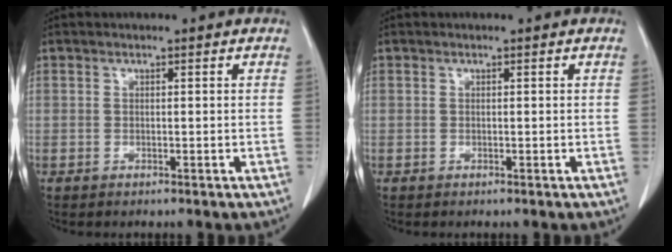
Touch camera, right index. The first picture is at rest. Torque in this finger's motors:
{"motor_torque": [0.00, 0.00, 0.00, 0.00]}